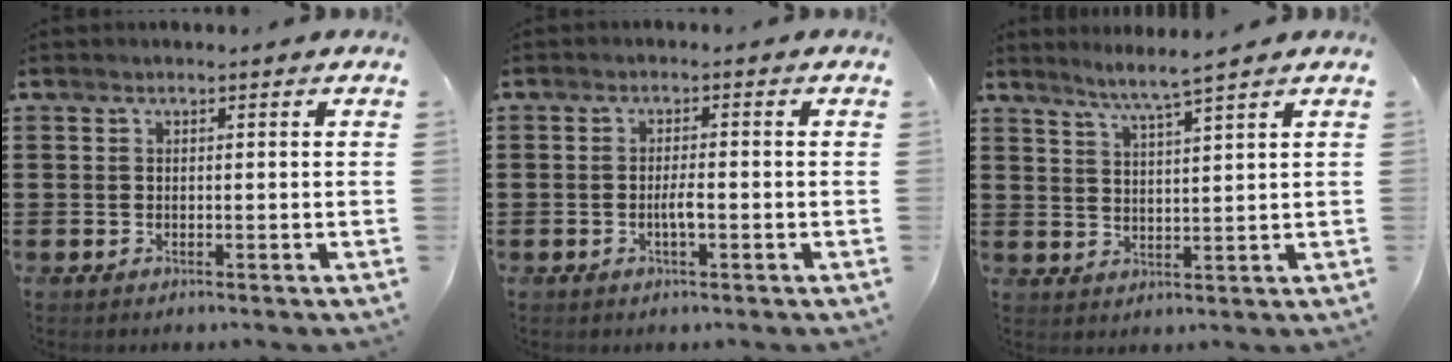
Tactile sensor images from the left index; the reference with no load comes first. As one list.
[{"total": 2.4, "force": [-0.7, 0.5, 2.3], "torque": [-0.042, 0.003, -0.012]}, {"total": 3.9, "force": [3.4, -1.0, 1.7], "torque": [-0.043, -0.015, 0.058]}]